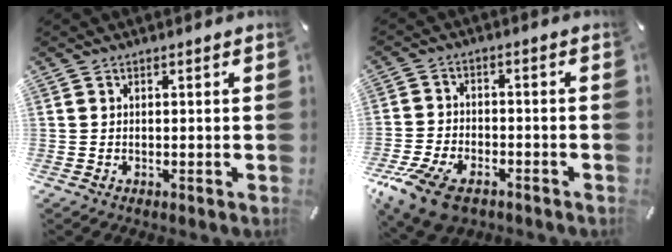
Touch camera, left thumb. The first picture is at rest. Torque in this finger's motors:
{"motor_torque": [-0.35, 2.42, 0.82, 0.57, 0.20]}